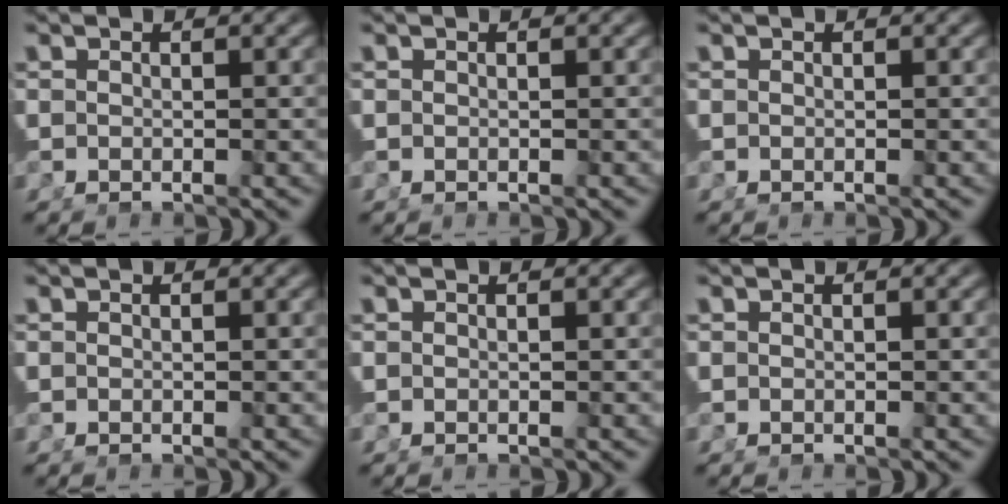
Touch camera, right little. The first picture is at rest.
{"total": 0.0}
{"total": 0.0}
{"total": 0.0}
{"total": 0.0}
{"total": 0.0}